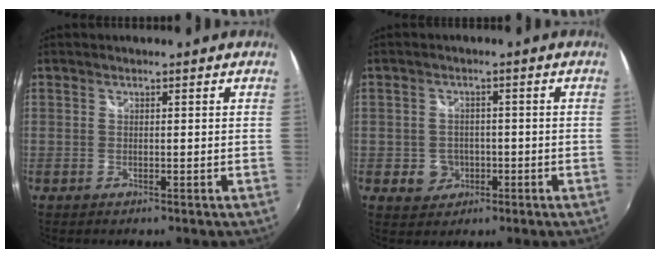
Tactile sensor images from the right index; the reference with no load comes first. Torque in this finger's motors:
{"motor_torque": [0.08, 0.04, -0.02, 0.00]}